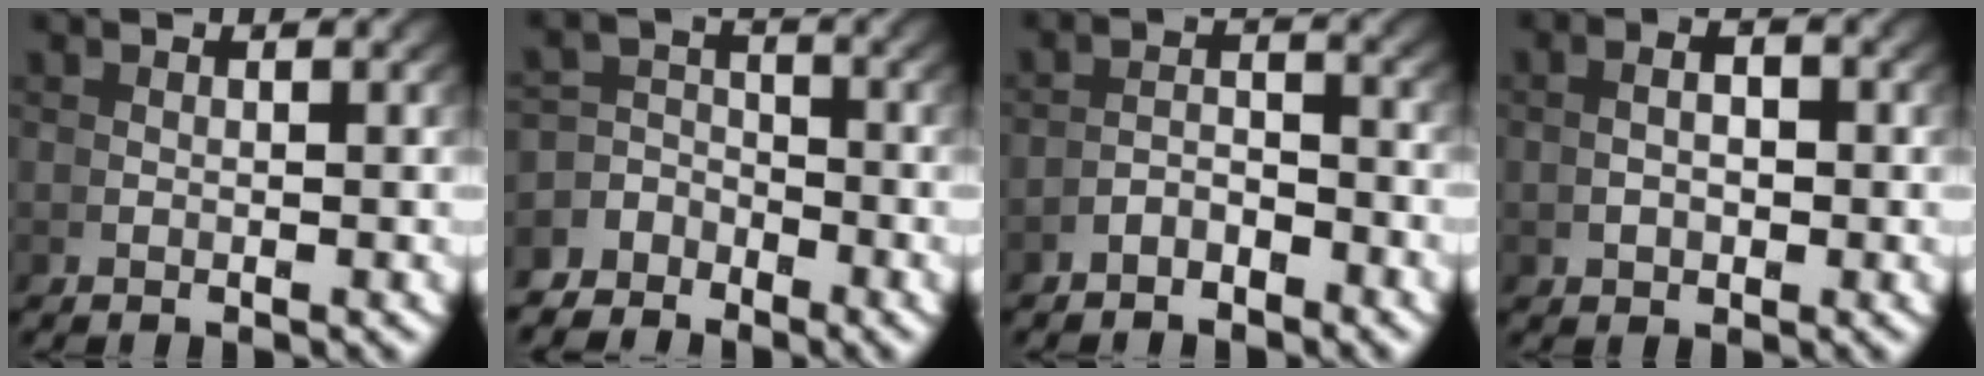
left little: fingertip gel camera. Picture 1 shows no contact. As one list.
[{"total": 3.8, "force": [-2.1, 3.1, 1.1], "torque": [-0.011, -0.009, -0.040]}, {"total": 2.3, "force": [-2.1, 0.7, 0.8], "torque": [0.003, 0.000, -0.040]}, {"total": 2.2, "force": [0.2, 1.1, 1.9], "torque": [-0.021, 0.004, 0.004]}]